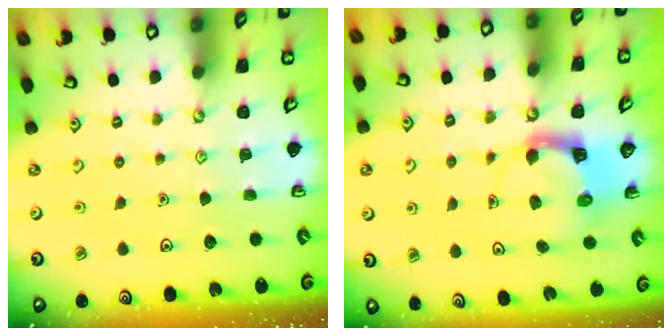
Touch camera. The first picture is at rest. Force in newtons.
{"total": 4.0, "press": 4.0, "slide": 0.4}